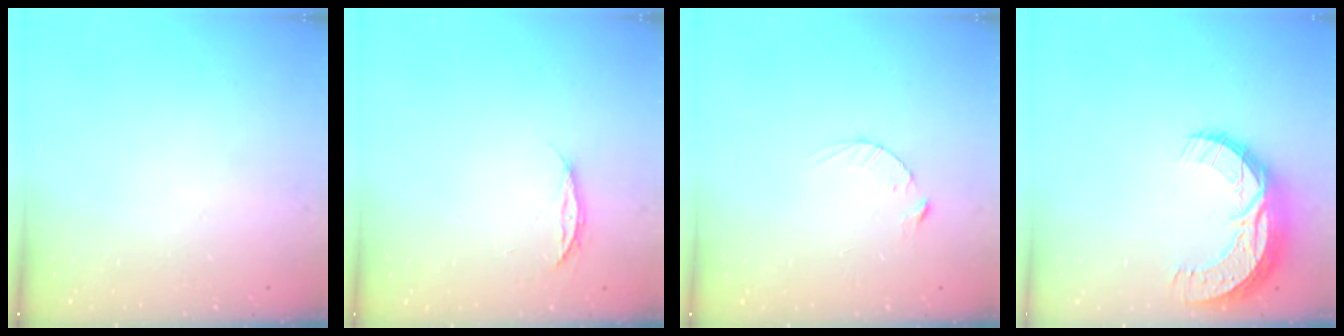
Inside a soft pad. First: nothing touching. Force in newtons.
{"total": 4.9, "press": 4.9, "slide": 0.6}
{"total": 2.5, "press": 2.5, "slide": 0.4}
{"total": 12.5, "press": 12.5, "slide": 0.7}